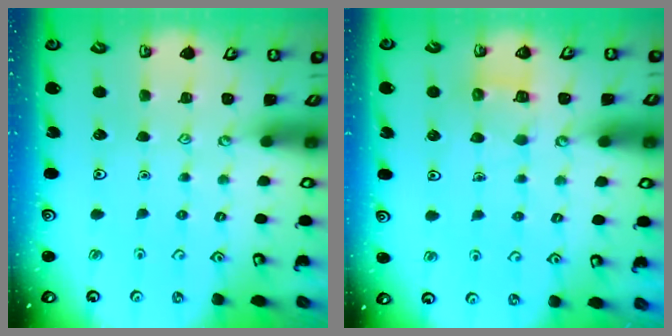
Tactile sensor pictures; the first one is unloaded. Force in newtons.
{"total": 3.4, "press": 3.4, "slide": 0.3}